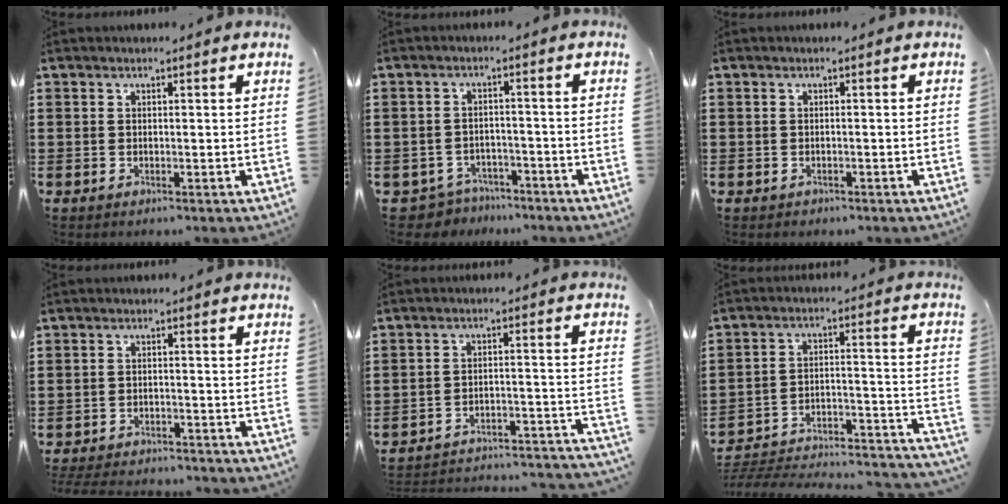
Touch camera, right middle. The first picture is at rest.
{"total": 3.7, "force": [-3.5, 1.0, -0.2], "torque": [-0.014, 0.000, -0.079]}
{"total": 0.5, "force": [-0.4, 0.3, -0.1], "torque": [0.001, 0.005, -0.010]}
{"total": 3.5, "force": [-3.5, 0.6, 0.1], "torque": [-0.013, 0.000, -0.076]}
{"total": 3.1, "force": [-3.0, 0.3, 0.9], "torque": [-0.023, -0.014, -0.069]}
{"total": 3.6, "force": [-3.2, 1.0, 1.3], "torque": [-0.029, -0.009, -0.071]}